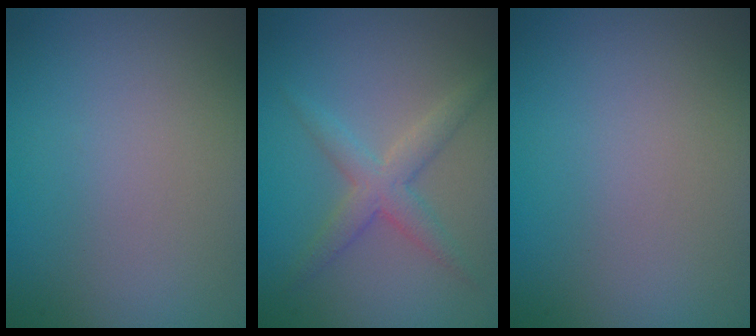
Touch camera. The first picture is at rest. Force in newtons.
{"total": 2.9, "press": 2.9, "slide": 0.0}
{"total": 0.0}